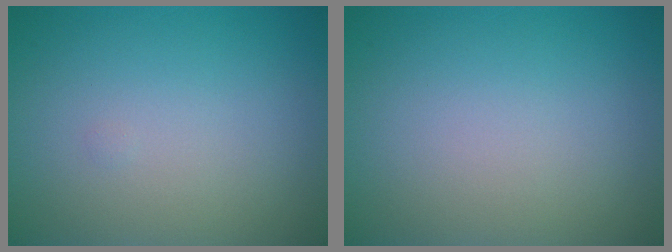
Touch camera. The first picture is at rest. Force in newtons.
{"total": 0.0}